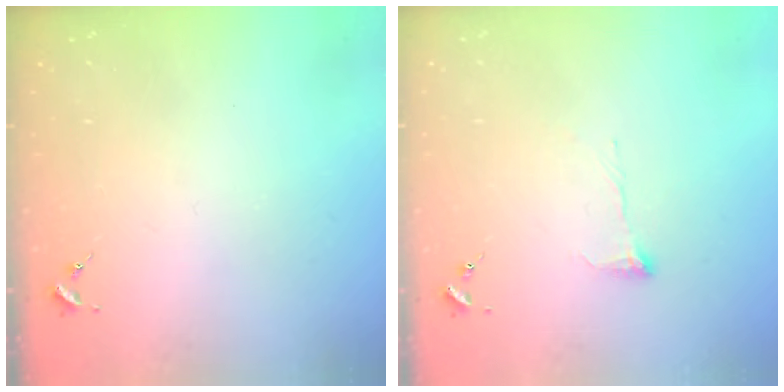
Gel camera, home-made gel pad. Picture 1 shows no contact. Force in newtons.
{"total": 6.9, "press": 6.9, "slide": 0.1}